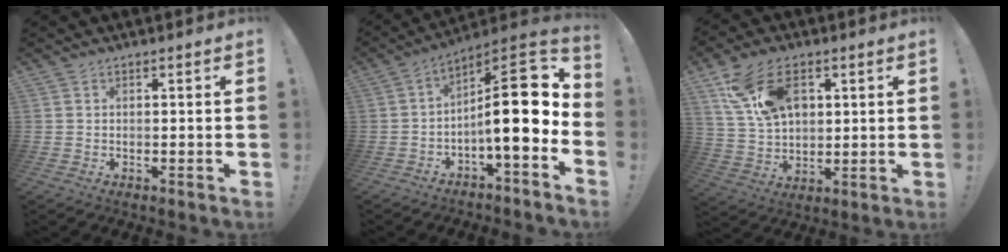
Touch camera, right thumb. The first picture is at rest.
{"total": 16.2, "force": [0.0, 4.6, 15.6], "torque": [-0.222, 0.001, -0.001]}
{"total": 15.6, "force": [6.8, 10.0, 9.8], "torque": [-0.177, -0.016, 0.129]}